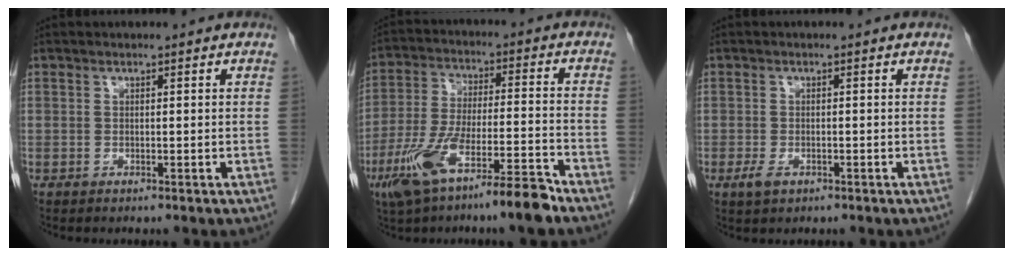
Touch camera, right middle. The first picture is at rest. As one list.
[{"total": 13.3, "force": [-8.7, 1.2, 10.0], "torque": [-0.195, -0.012, -0.155]}, {"total": 2.2, "force": [-1.1, 1.1, 1.6], "torque": [-0.034, -0.001, -0.014]}]